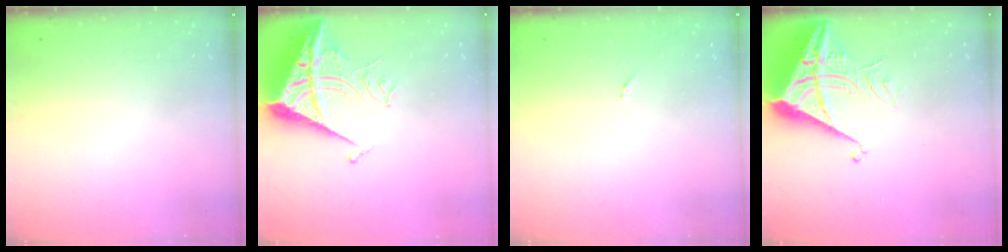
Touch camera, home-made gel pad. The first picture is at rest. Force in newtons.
{"total": 8.5, "press": 8.5, "slide": 0.8}
{"total": 3.3, "press": 3.3, "slide": 0.2}
{"total": 7.0, "press": 7.0, "slide": 0.8}